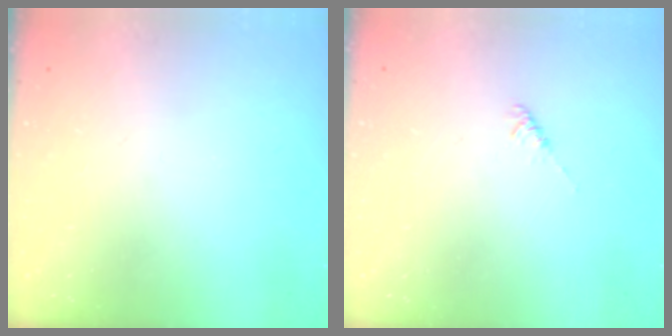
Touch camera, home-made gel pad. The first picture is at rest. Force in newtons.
{"total": 2.0, "press": 1.9, "slide": 0.4}